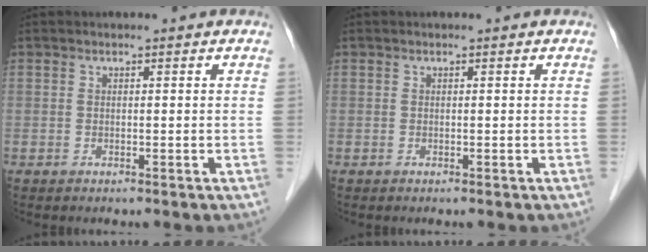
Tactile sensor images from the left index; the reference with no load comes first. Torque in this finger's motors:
{"motor_torque": [-0.01, 0.00, 0.01, 0.00]}